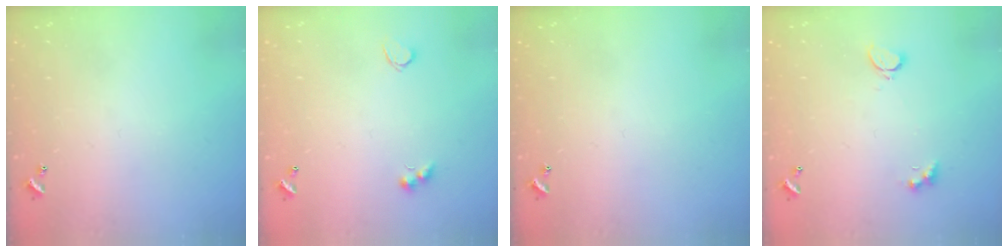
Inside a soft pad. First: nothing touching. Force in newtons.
{"total": 2.8, "press": 2.6, "slide": 0.9}
{"total": 0.0}
{"total": 3.4, "press": 3.3, "slide": 0.7}